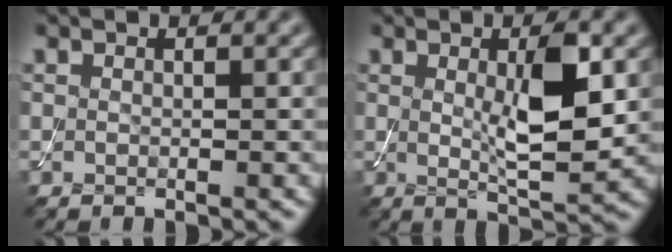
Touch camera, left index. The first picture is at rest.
{"total": 5.8, "force": [0.9, 1.5, 5.5], "torque": [-0.095, -0.006, 0.018]}